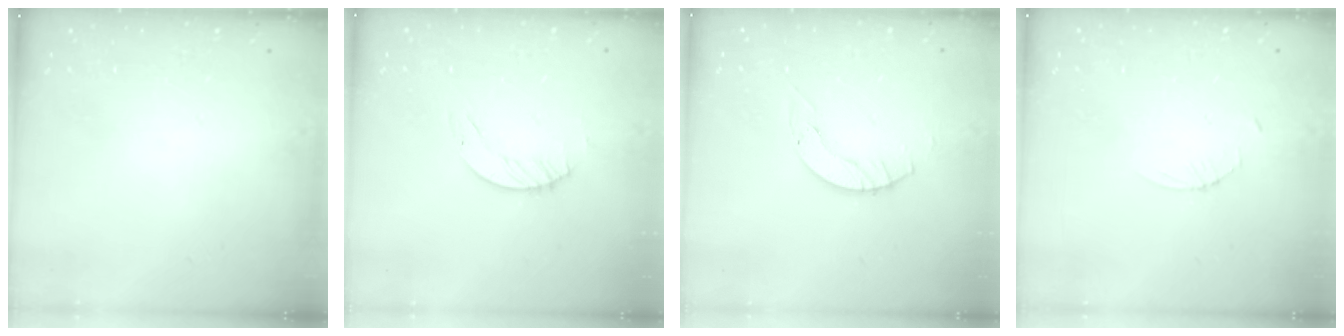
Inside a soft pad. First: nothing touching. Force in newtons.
{"total": 1.2, "press": 1.2, "slide": 0.2}
{"total": 3.9, "press": 3.9, "slide": 0.4}
{"total": 2.3, "press": 2.3, "slide": 0.3}